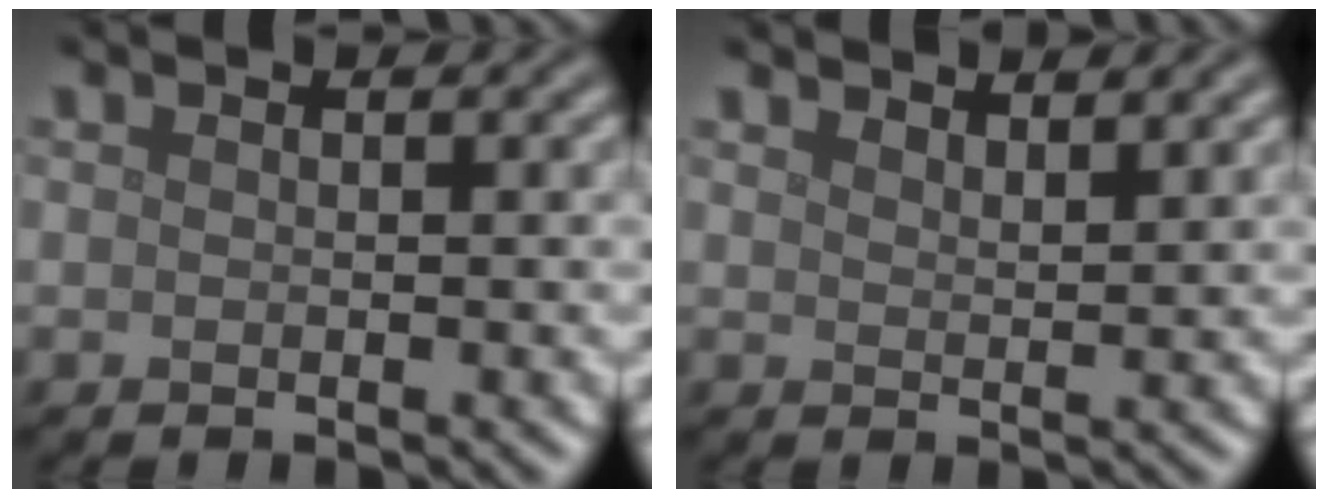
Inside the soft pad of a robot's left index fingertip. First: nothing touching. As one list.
[{"total": 3.3, "force": [3.0, 0.7, 1.2], "torque": [-0.007, 0.005, 0.040]}]